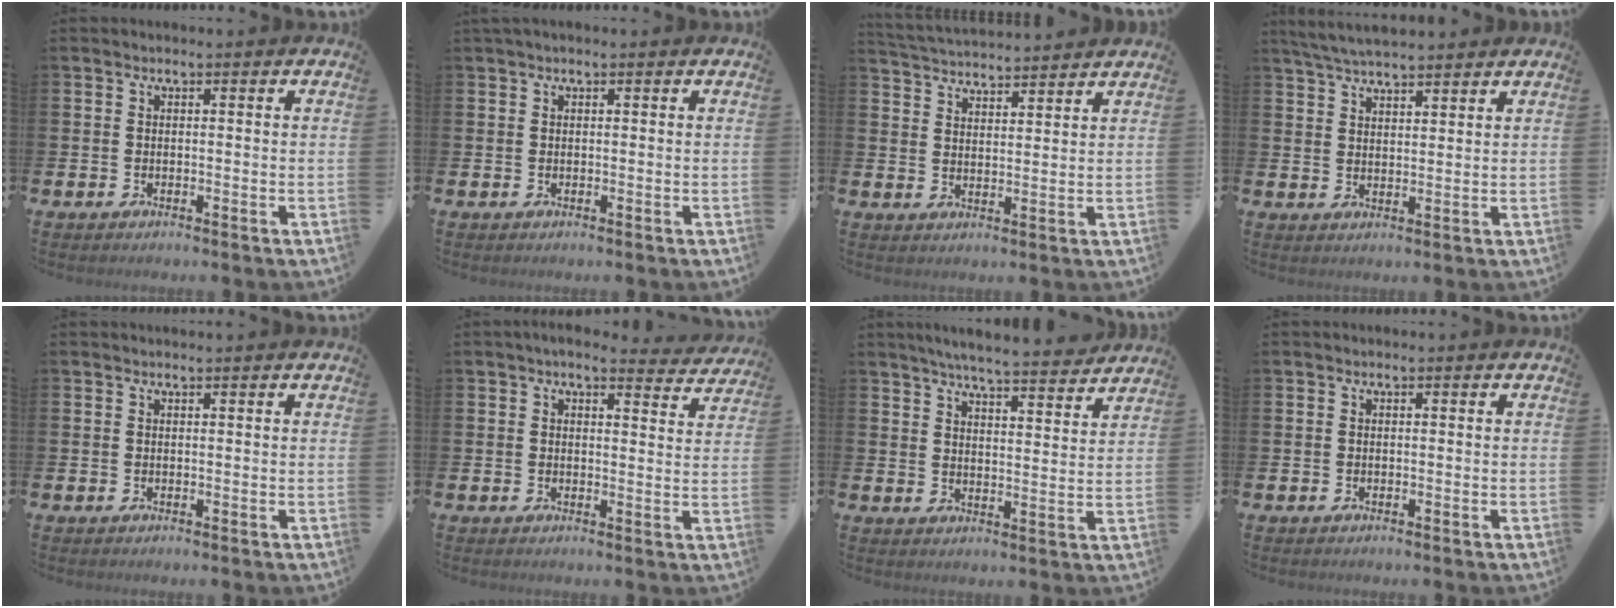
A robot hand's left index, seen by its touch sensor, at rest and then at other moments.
{"total": 0.6, "force": [0.3, 0.1, 0.4], "torque": [-0.009, 0.003, 0.005]}
{"total": 4.1, "force": [4.1, 0.2, -0.2], "torque": [-0.018, -0.024, 0.075]}
{"total": 4.6, "force": [4.4, 0.5, 1.1], "torque": [-0.042, -0.011, 0.083]}
{"total": 0.0}
{"total": 3.7, "force": [3.5, 0.6, 1.1], "torque": [-0.017, -0.019, 0.058]}
{"total": 6.2, "force": [6.1, 0.0, 1.5], "torque": [-0.037, -0.043, 0.104]}
{"total": 0.0}